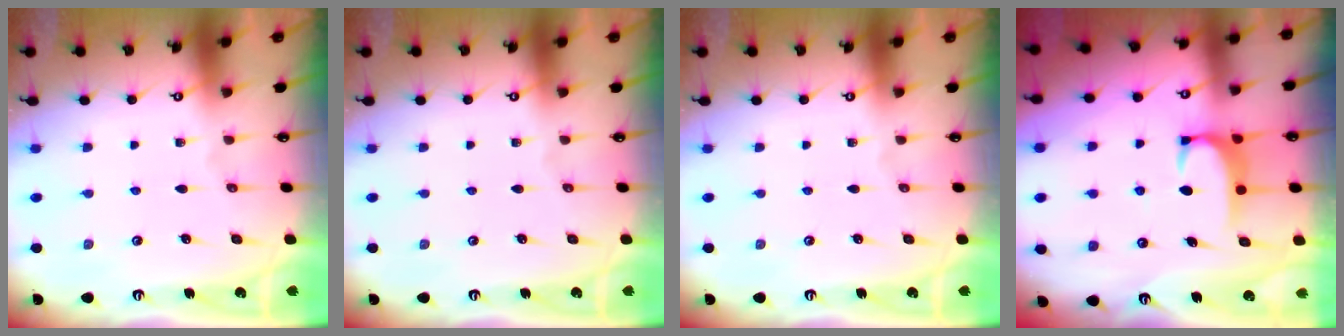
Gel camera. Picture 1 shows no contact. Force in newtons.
{"total": 0.0}
{"total": 0.0}
{"total": 2.0, "press": 1.9, "slide": 0.6}